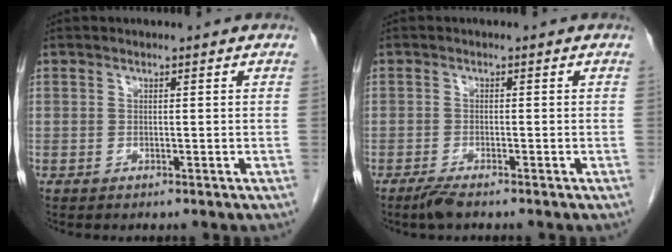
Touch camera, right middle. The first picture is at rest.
{"total": 2.1, "force": [-1.7, 0.1, 1.3], "torque": [-0.035, -0.007, -0.034]}